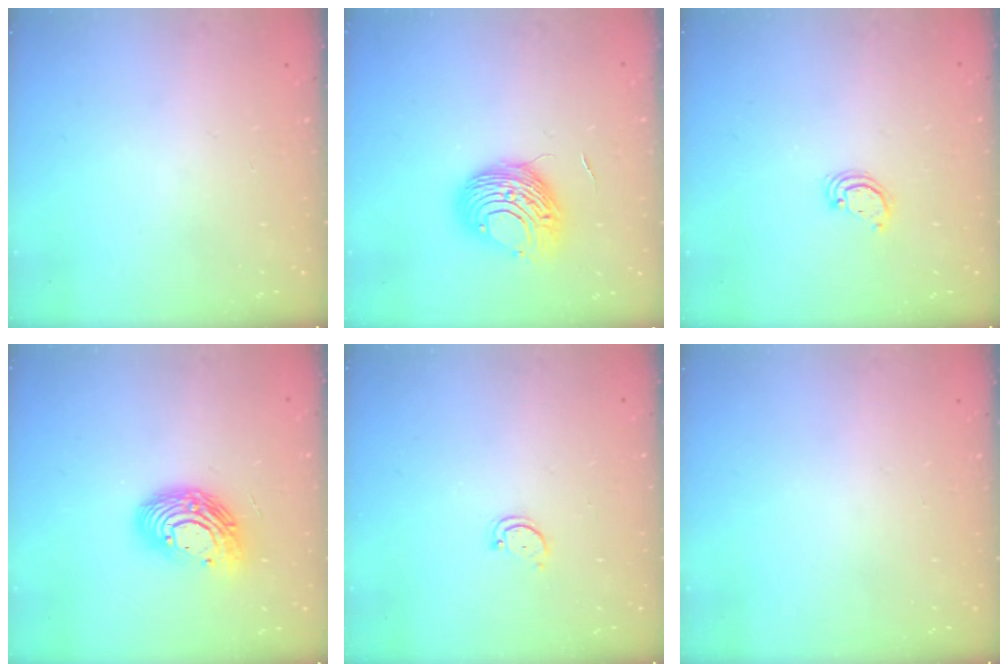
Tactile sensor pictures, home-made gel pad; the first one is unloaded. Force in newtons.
{"total": 10.4, "press": 10.4, "slide": 0.5}
{"total": 2.5, "press": 2.5, "slide": 0.2}
{"total": 12.9, "press": 12.9, "slide": 1.2}
{"total": 2.9, "press": 2.9, "slide": 0.4}
{"total": 0.0}